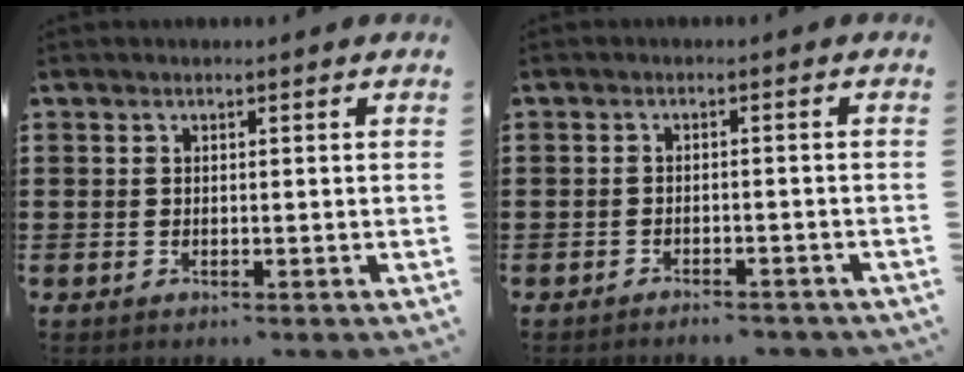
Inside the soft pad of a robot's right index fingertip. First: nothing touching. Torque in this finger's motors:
{"motor_torque": [2.14, 0.00, 0.08, 0.01]}